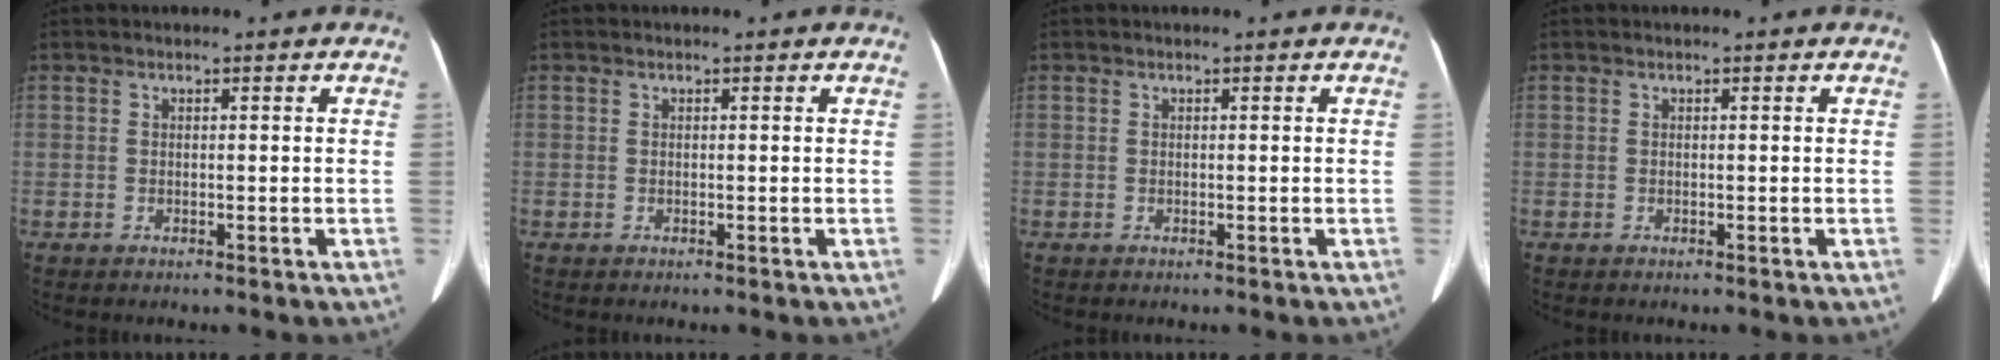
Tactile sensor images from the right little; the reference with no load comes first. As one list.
[{"total": 0.0}, {"total": 0.0}, {"total": 0.0}]